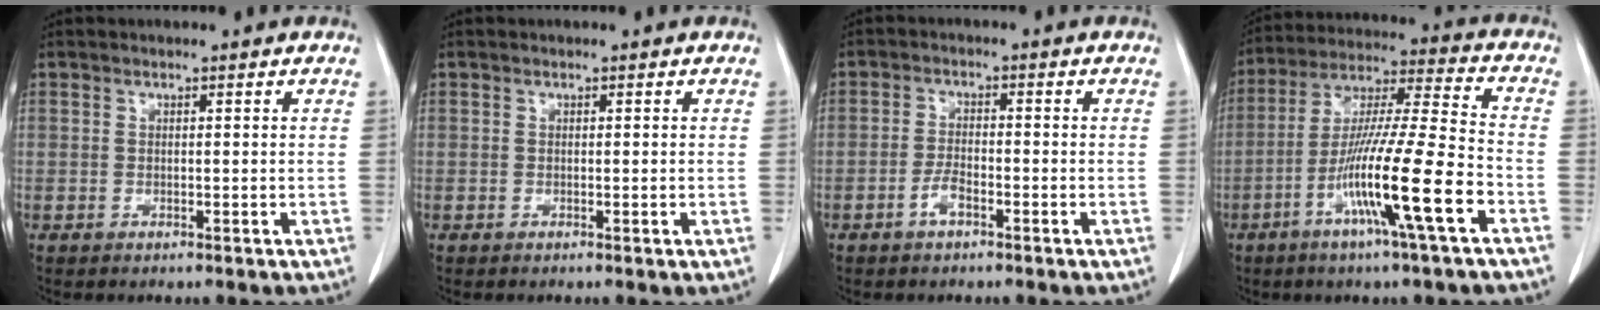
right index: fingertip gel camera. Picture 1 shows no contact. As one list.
[{"total": 0.0}, {"total": 2.7, "force": [-1.6, 0.8, 2.1], "torque": [-0.039, 0.003, -0.033]}, {"total": 16.3, "force": [-6.6, -0.6, 14.9], "torque": [-0.280, -0.014, -0.123]}]